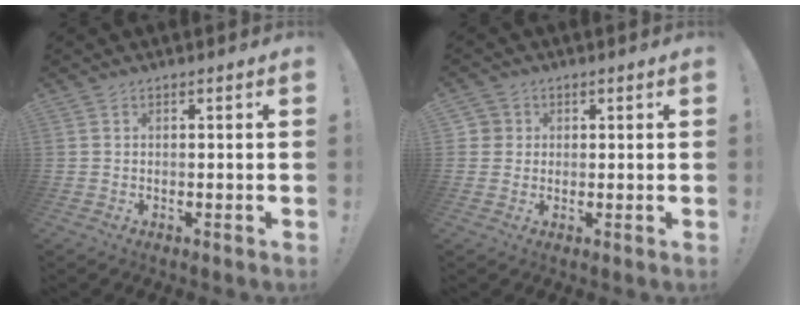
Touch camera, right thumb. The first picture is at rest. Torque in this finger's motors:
{"motor_torque": [0.08, 0.04, 0.14, -0.04, -0.05]}